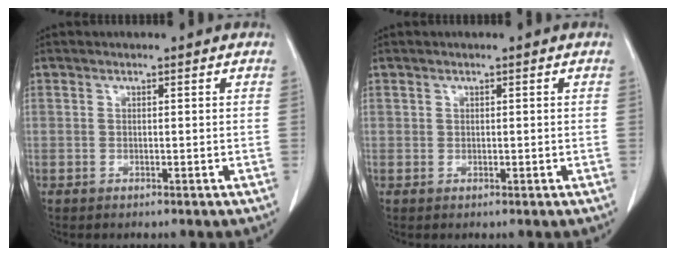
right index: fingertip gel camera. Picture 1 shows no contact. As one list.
[{"total": 0.5, "force": [0.3, 0.4, 0.1], "torque": [0.008, 0.001, 0.002]}]